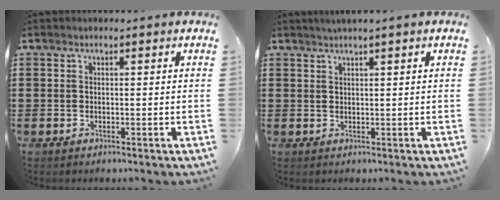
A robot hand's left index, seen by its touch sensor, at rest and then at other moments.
{"total": 1.4, "force": [1.1, -0.3, 0.8], "torque": [-0.015, 0.000, 0.021]}